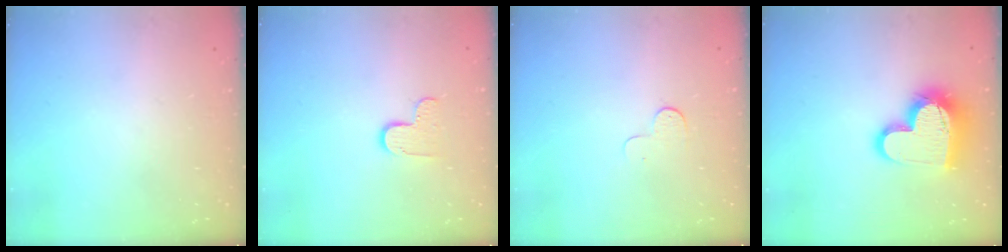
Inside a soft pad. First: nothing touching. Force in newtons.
{"total": 6.2, "press": 6.2, "slide": 0.4}
{"total": 4.0, "press": 4.0, "slide": 0.5}
{"total": 18.9, "press": 18.9, "slide": 1.4}